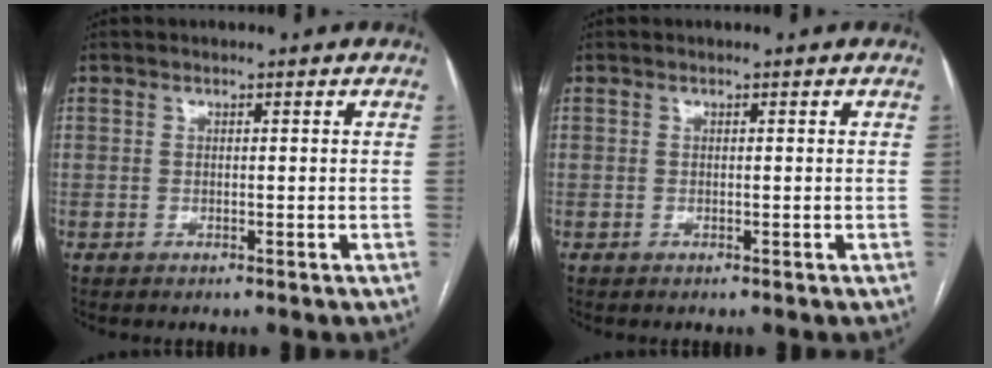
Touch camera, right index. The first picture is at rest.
{"total": 0.0}